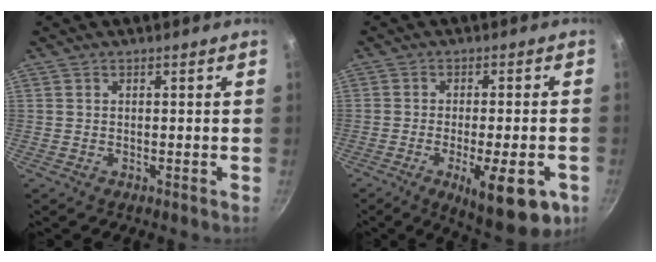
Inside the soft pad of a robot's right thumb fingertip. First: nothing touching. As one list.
[{"total": 14.0, "force": [-5.6, 4.4, 12.1], "torque": [-0.151, 0.003, -0.072]}]